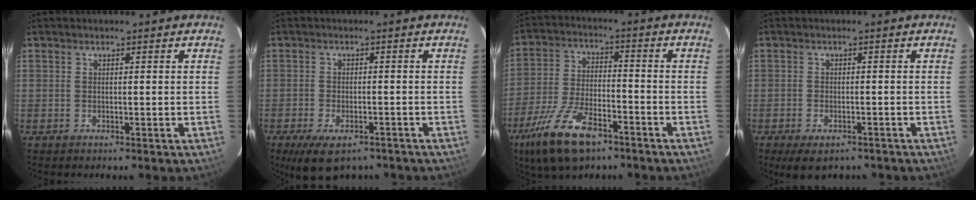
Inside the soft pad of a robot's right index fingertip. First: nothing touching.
{"total": 9.3, "force": [-6.4, 4.2, 5.2], "torque": [-0.109, -0.020, -0.097]}
{"total": 14.8, "force": [-9.5, 5.9, 9.7], "torque": [-0.213, -0.024, -0.176]}
{"total": 6.5, "force": [-4.6, 2.9, 3.4], "torque": [-0.070, -0.017, -0.065]}